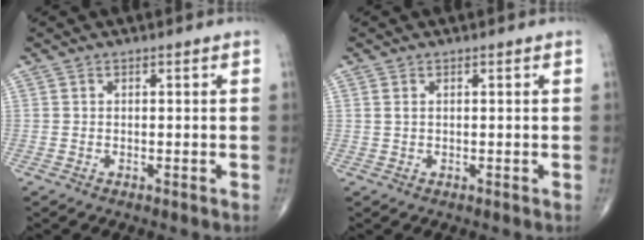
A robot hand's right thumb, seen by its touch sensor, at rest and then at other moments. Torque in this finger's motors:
{"motor_torque": [-0.01, -0.10, -0.13, 0.12, -0.05]}